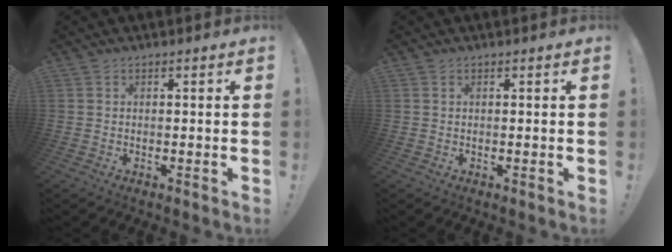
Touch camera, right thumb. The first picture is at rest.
{"total": 0.0}